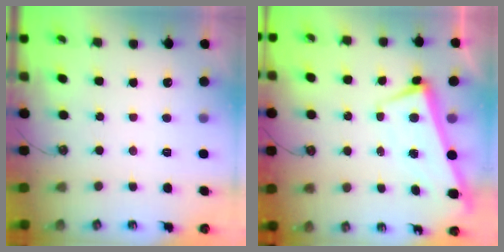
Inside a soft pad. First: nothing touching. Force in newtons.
{"total": 1.5, "press": 0.5, "slide": 1.5}